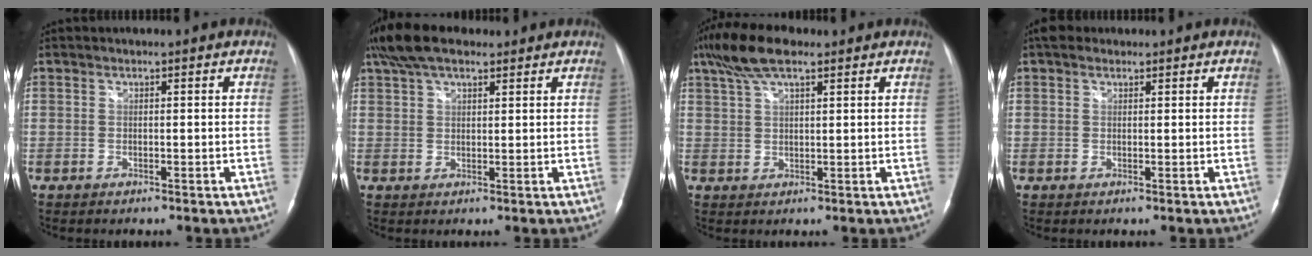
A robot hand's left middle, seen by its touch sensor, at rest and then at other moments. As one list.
[{"total": 8.7, "force": [6.4, 3.4, 4.7], "torque": [-0.096, 0.032, 0.119]}, {"total": 8.3, "force": [5.7, 2.4, 5.5], "torque": [-0.117, 0.026, 0.104]}, {"total": 2.5, "force": [1.8, 1.6, 0.7], "torque": [-0.016, 0.019, 0.028]}]